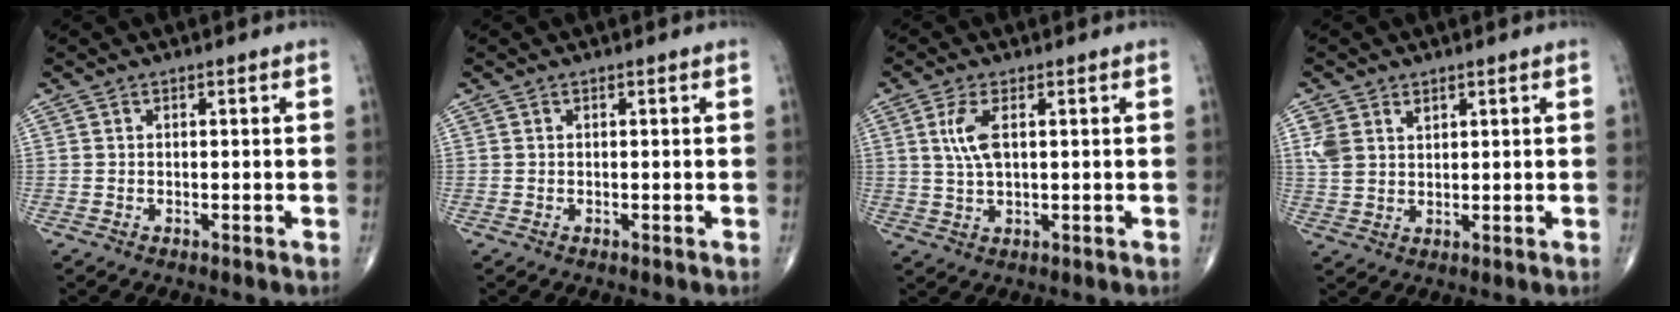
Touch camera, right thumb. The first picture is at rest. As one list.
[{"total": 0.0}, {"total": 5.1, "force": [1.4, 2.0, 4.5], "torque": [-0.101, -0.002, 0.029]}, {"total": 4.9, "force": [2.2, 3.4, 2.7], "torque": [-0.045, -0.005, 0.051]}]